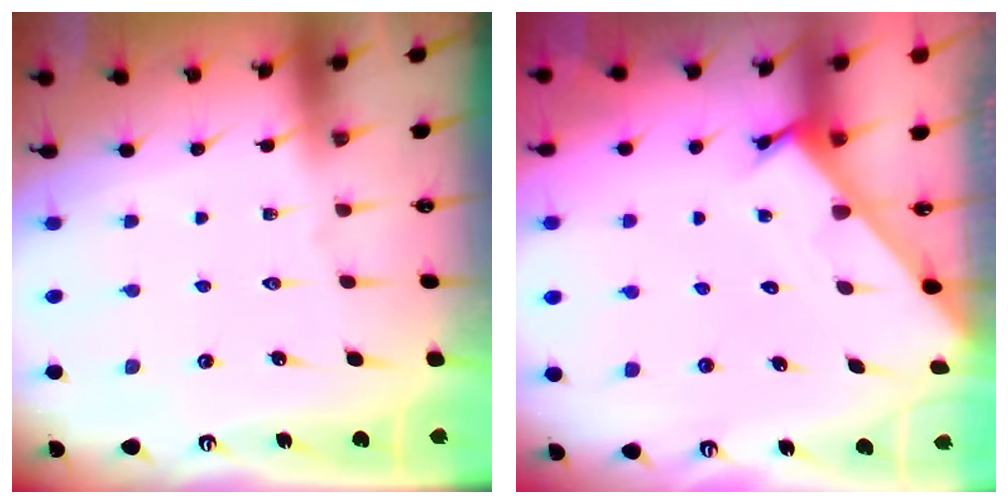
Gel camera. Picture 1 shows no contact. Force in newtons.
{"total": 2.5, "press": 2.5, "slide": 0.1}